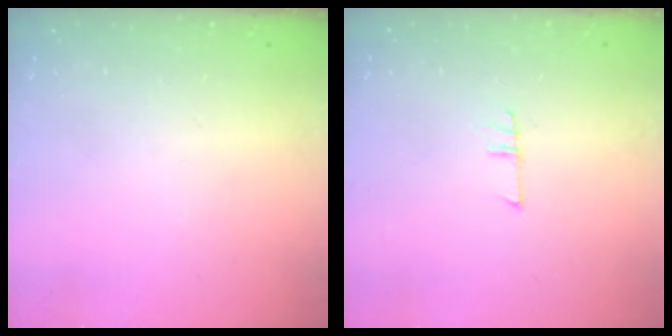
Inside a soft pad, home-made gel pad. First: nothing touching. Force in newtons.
{"total": 5.5, "press": 5.4, "slide": 0.6}